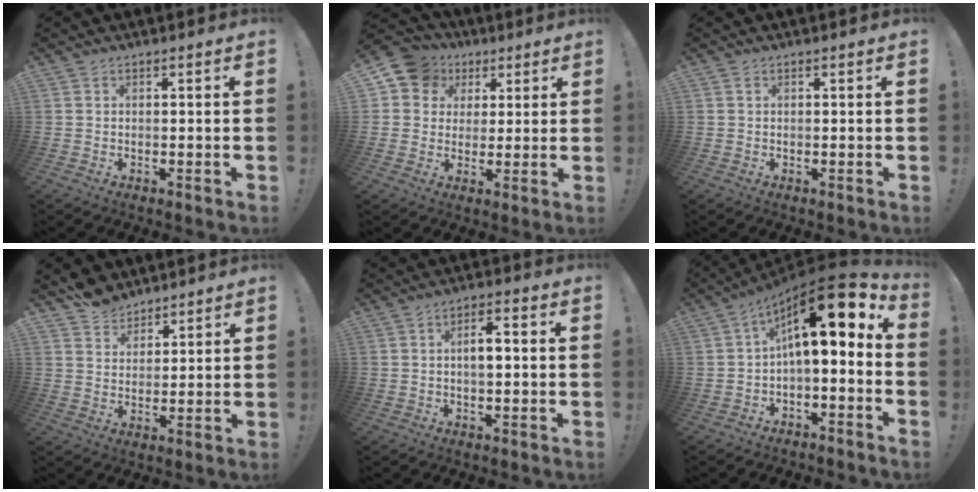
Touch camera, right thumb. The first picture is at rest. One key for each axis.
{"total": 9.7, "fx": 3.8, "fy": 8.5, "fz": 2.7, "tx": -0.043, "ty": -0.010, "tz": 0.076}
{"total": 0.6, "fx": 0.2, "fy": 0.3, "fz": 0.5, "tx": -0.005, "ty": -0.001, "tz": 0.001}
{"total": 6.8, "fx": 5.6, "fy": 3.8, "fz": 0.7, "tx": -0.012, "ty": -0.037, "tz": 0.109}
{"total": 4.5, "fx": -0.2, "fy": 1.9, "fz": 4.0, "tx": -0.061, "ty": 0.009, "tz": -0.010}
{"total": 16.9, "fx": 5.4, "fy": 5.4, "fz": 15.1, "tx": -0.253, "ty": -0.038, "tz": 0.088}